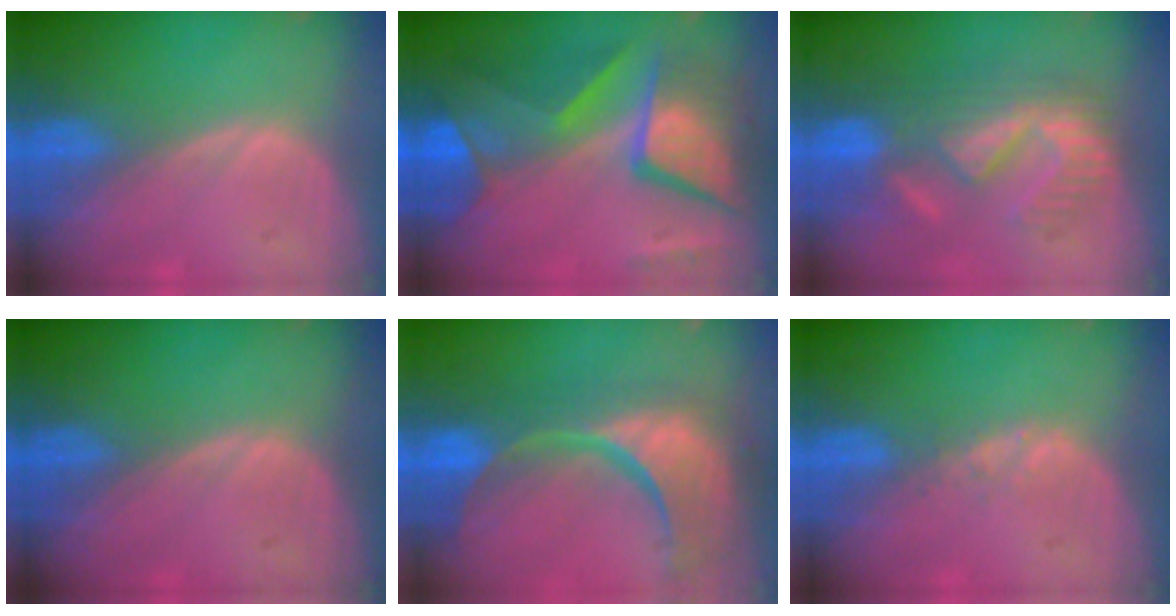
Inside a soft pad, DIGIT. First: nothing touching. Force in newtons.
{"total": 11.9, "press": 11.8, "slide": 1.1}
{"total": 9.1, "press": 8.9, "slide": 1.9}
{"total": 0.0}
{"total": 15.4, "press": 12.2, "slide": 9.5}
{"total": 1.0, "press": 1.0, "slide": 0.2}